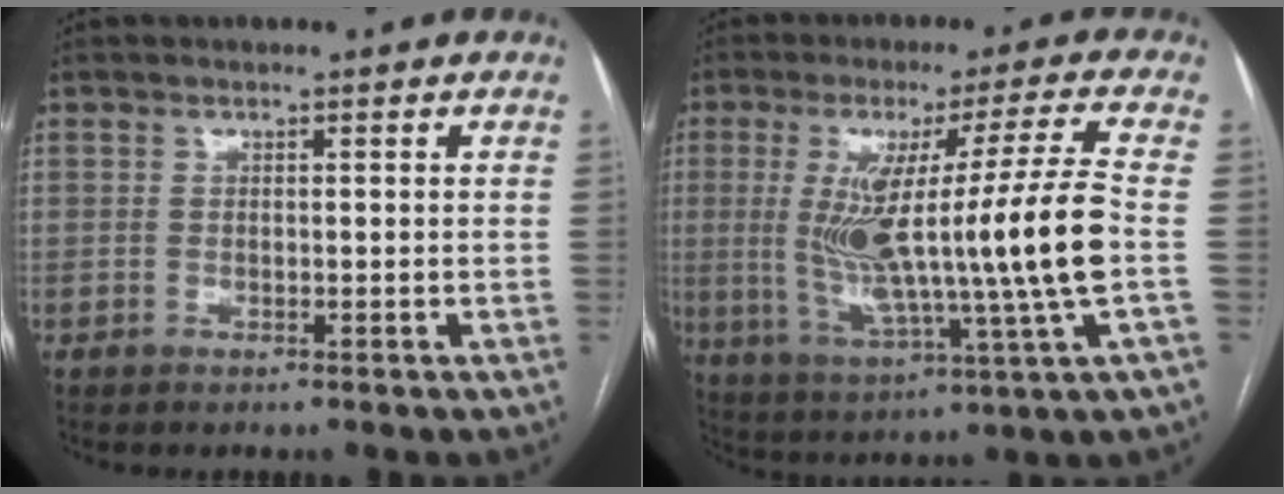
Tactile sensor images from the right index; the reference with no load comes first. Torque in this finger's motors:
{"motor_torque": [2.14, 0.00, 1.05, 0.21]}